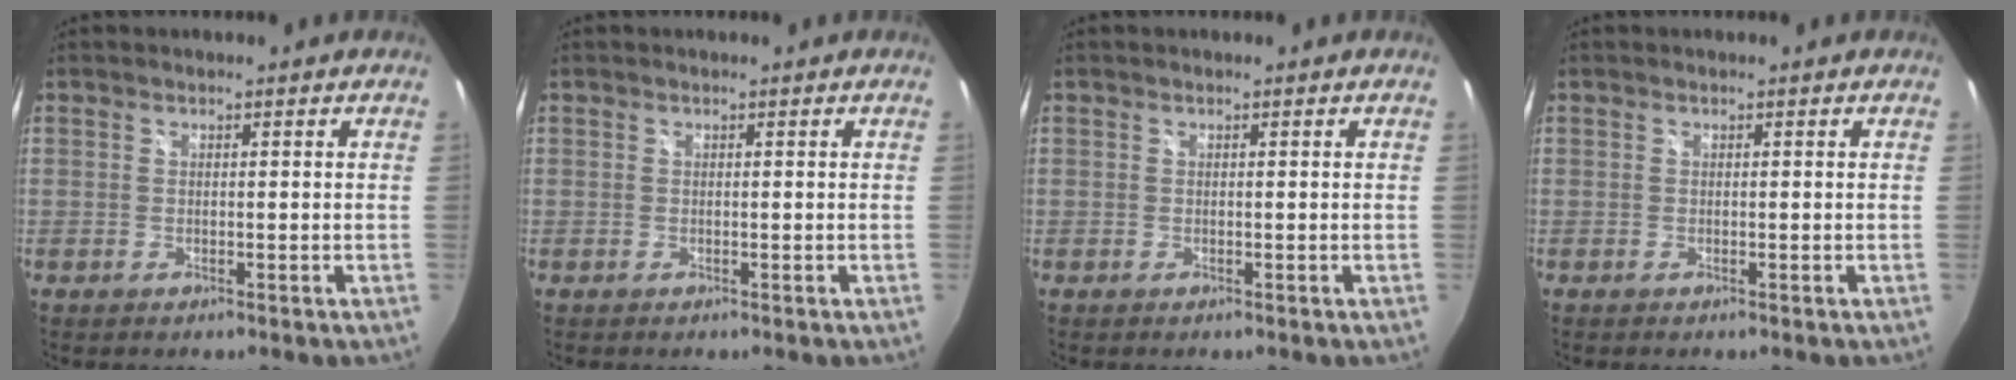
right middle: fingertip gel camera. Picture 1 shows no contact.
{"total": 0.0}
{"total": 0.0}
{"total": 0.0}